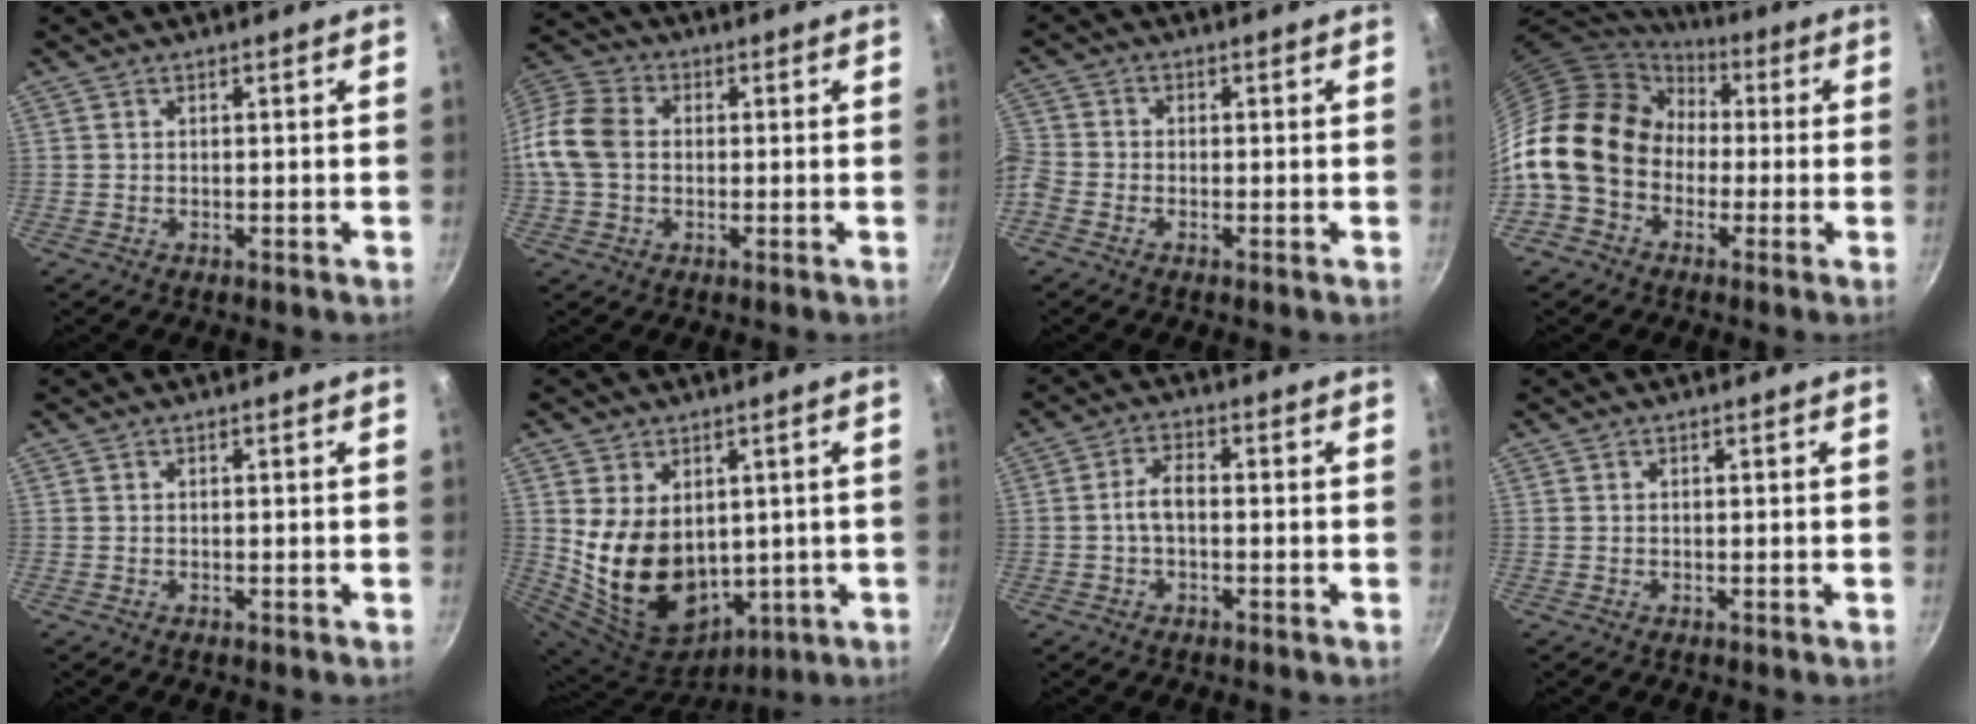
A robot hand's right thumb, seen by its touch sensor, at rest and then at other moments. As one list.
[{"total": 10.4, "force": [-0.1, 8.0, 6.7], "torque": [-0.115, 0.021, -0.021]}, {"total": 5.4, "force": [-2.4, 3.8, 3.0], "torque": [-0.082, 0.012, -0.069]}, {"total": 18.2, "force": [0.3, 14.3, 11.2], "torque": [-0.180, 0.040, -0.005]}, {"total": 0.0}, {"total": 17.4, "force": [1.6, 12.8, 11.7], "torque": [-0.199, -0.025, 0.063]}, {"total": 4.2, "force": [-0.8, 2.2, 3.5], "torque": [-0.065, 0.023, -0.019]}, {"total": 0.0}]